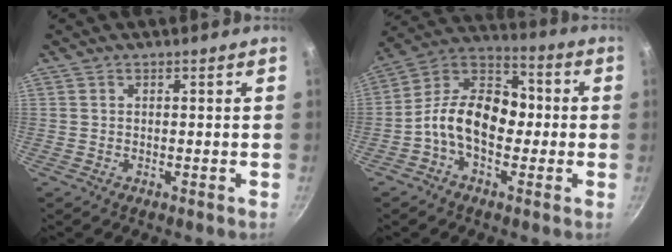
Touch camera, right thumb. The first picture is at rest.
{"total": 14.6, "force": [-1.8, 9.6, 10.8], "torque": [-0.145, 0.044, -0.061]}